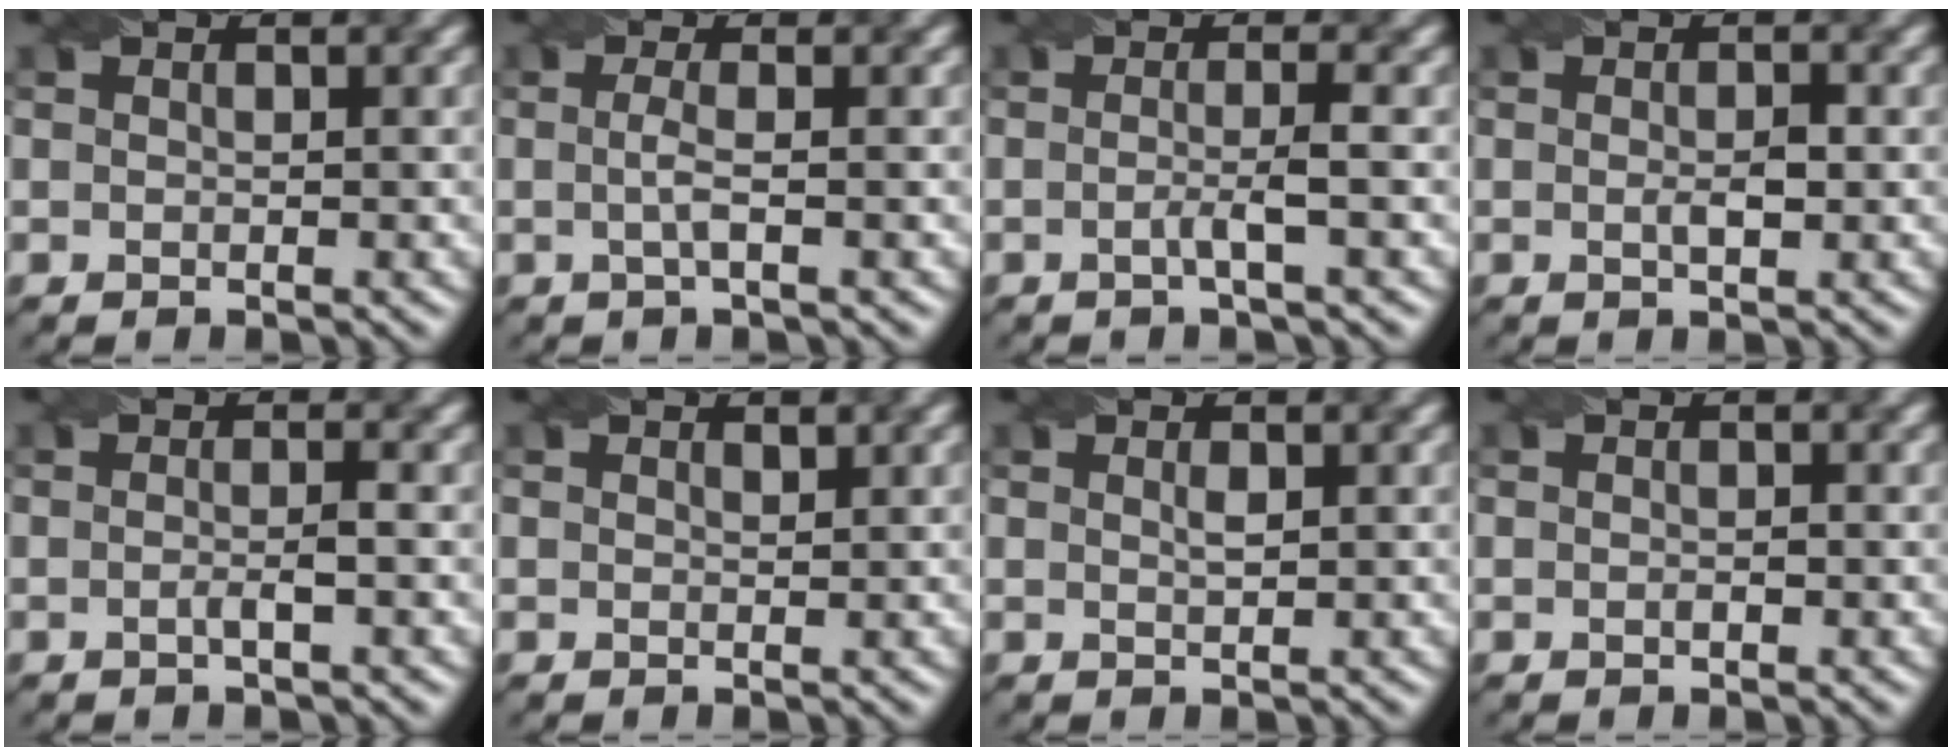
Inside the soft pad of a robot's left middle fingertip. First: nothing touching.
{"total": 1.9, "force": [-0.3, 0.5, 1.8], "torque": [-0.037, -0.001, -0.007]}
{"total": 2.3, "force": [-0.5, 0.3, 2.2], "torque": [-0.042, -0.006, -0.012]}
{"total": 1.7, "force": [-0.2, 0.4, 1.7], "torque": [-0.032, -0.001, -0.003]}
{"total": 1.8, "force": [-0.4, 0.3, 1.7], "torque": [-0.031, -0.005, -0.009]}
{"total": 0.5, "force": [0.4, 0.2, 0.2], "torque": [-0.006, -0.004, 0.009]}
{"total": 0.8, "force": [0.2, 0.2, 0.7], "torque": [-0.015, 0.001, 0.006]}
{"total": 0.6, "force": [-0.3, 0.2, 0.5], "torque": [-0.013, -0.001, -0.003]}